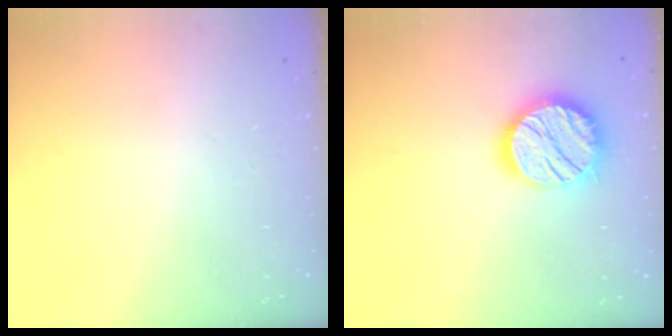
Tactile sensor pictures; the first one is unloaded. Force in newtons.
{"total": 17.1, "press": 17.1, "slide": 1.3}